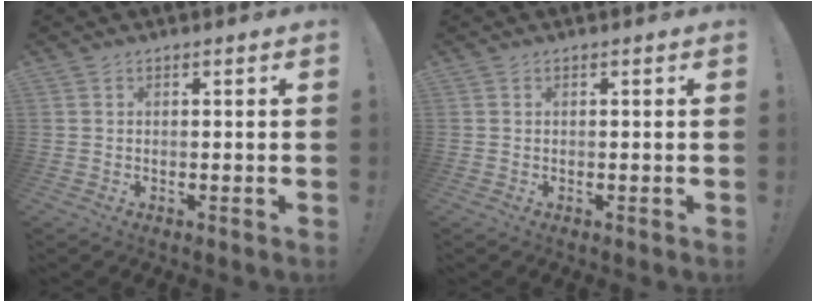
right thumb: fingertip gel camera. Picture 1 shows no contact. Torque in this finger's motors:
{"motor_torque": [0.17, -0.07, -0.07, -0.08, 0.04]}